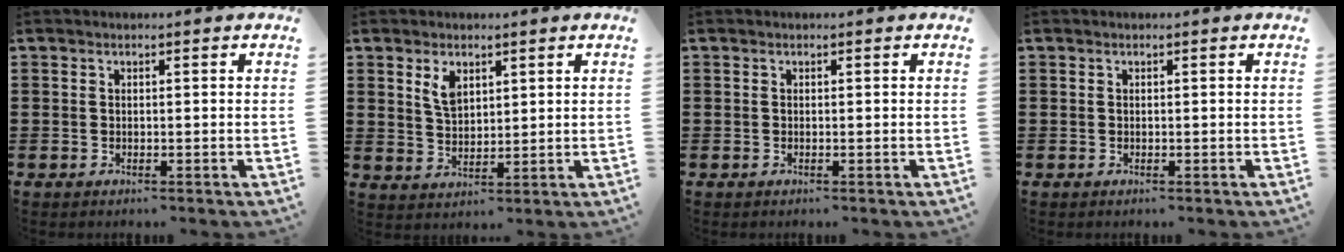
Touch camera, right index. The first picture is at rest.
{"total": 3.9, "force": [2.2, 2.1, 2.4], "torque": [-0.055, 0.007, 0.040]}
{"total": 0.0}
{"total": 0.0}